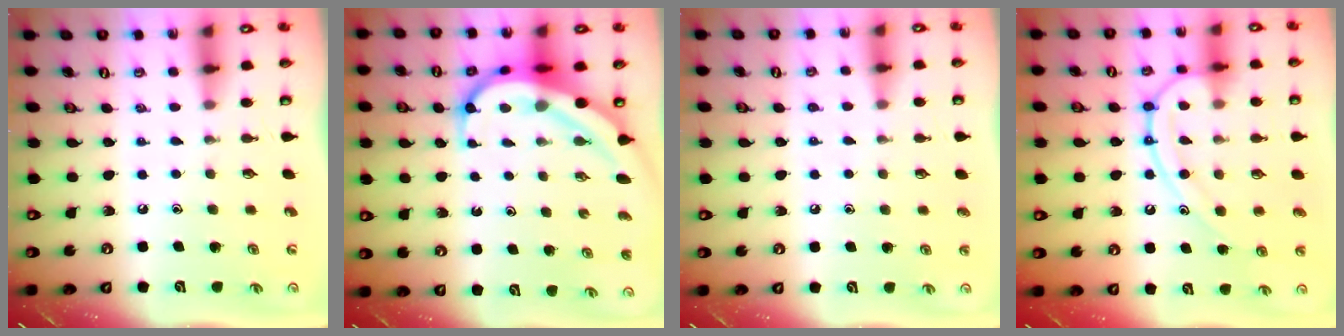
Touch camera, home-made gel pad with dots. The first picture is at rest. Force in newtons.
{"total": 10.3, "press": 10.2, "slide": 1.3}
{"total": 3.8, "press": 3.8, "slide": 0.4}
{"total": 15.2, "press": 15.1, "slide": 1.5}